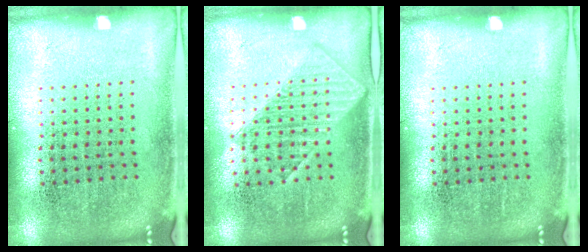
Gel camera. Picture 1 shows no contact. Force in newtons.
{"total": 1.4, "press": 1.3, "slide": 0.5}
{"total": 0.0}